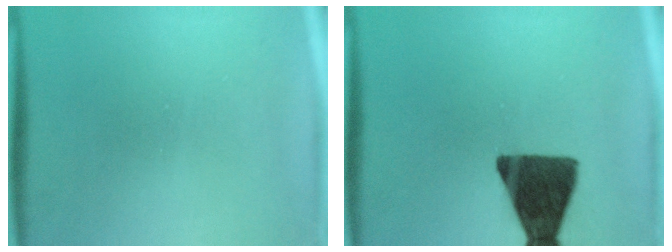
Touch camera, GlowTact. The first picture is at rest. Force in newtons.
{"total": 13.3}